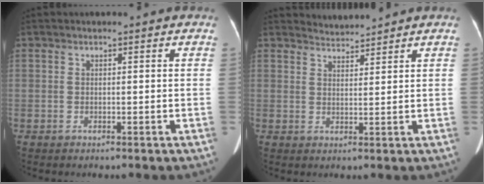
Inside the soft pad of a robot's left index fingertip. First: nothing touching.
{"total": 2.4, "force": [2.3, -0.3, -0.6], "torque": [0.000, 0.004, 0.048]}